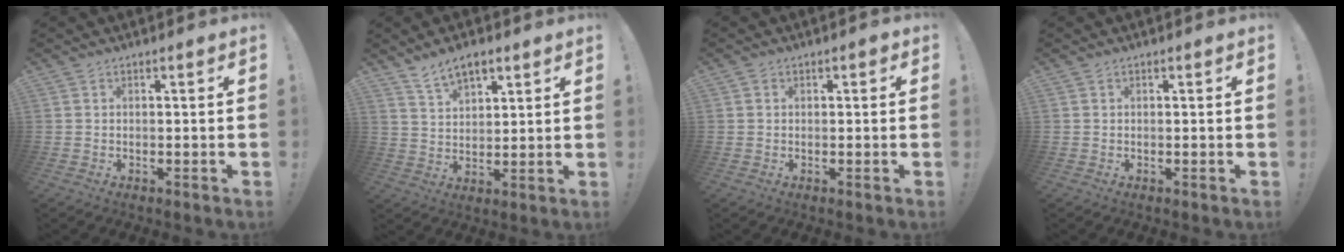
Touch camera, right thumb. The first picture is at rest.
{"total": 7.6, "force": [5.3, 3.9, 3.8], "torque": [-0.071, -0.018, 0.101]}
{"total": 0.8, "force": [0.1, 0.7, 0.4], "torque": [0.002, 0.001, 0.000]}
{"total": 0.0}